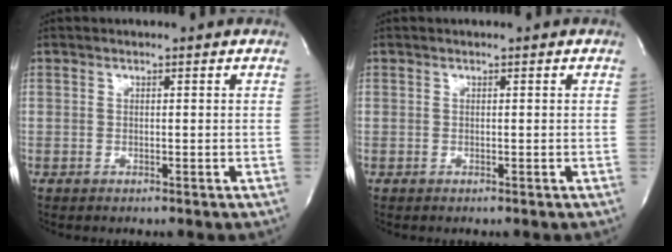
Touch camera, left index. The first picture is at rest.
{"total": 0.0}